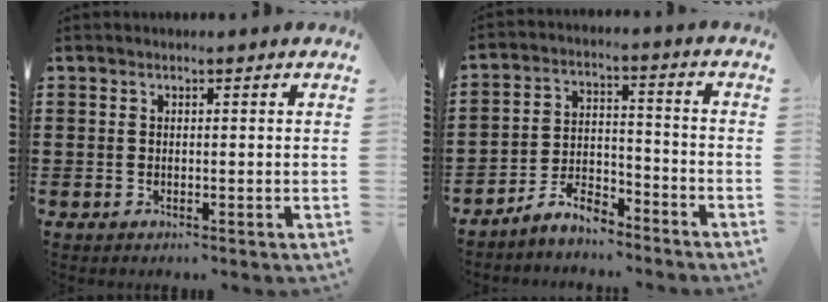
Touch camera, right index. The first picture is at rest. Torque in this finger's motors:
{"motor_torque": [0.39, -0.20, 0.15, 0.03]}